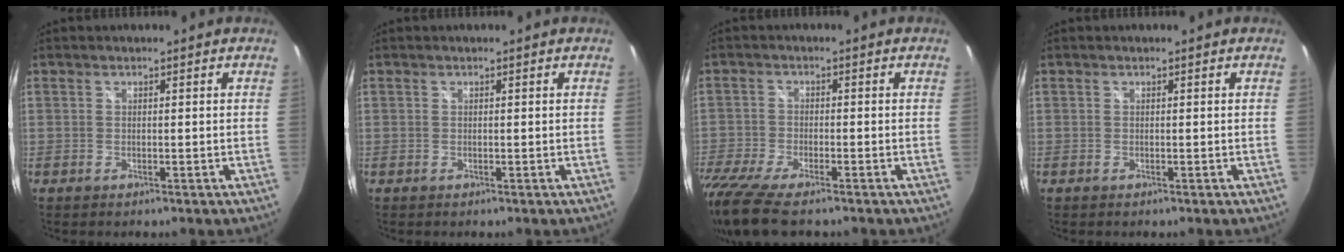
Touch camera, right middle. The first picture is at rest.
{"total": 0.0}
{"total": 12.2, "force": [-9.4, 3.2, 7.1], "torque": [-0.177, -0.055, -0.177]}
{"total": 0.0}